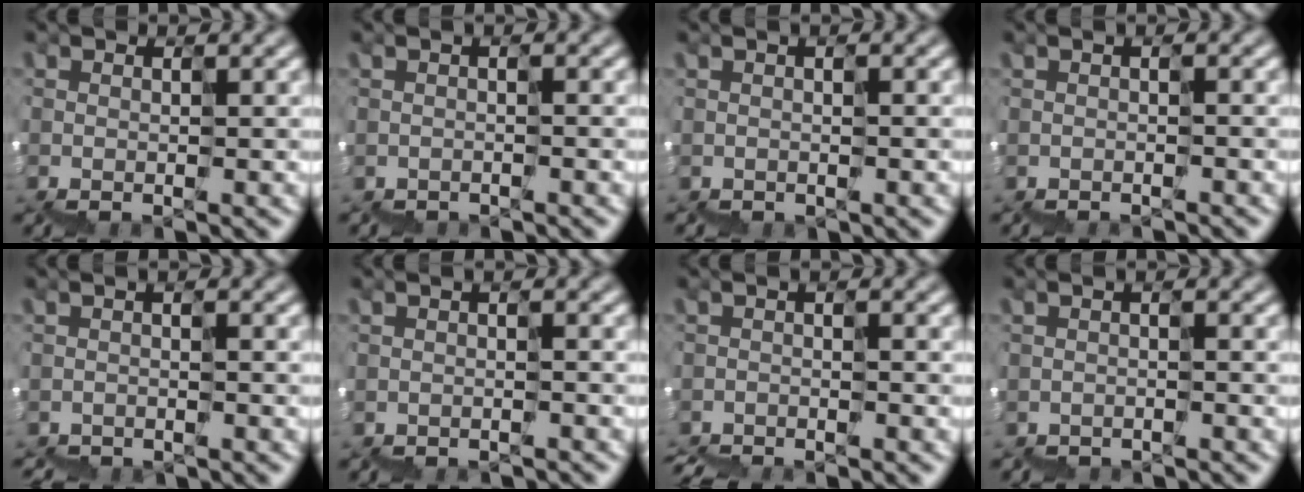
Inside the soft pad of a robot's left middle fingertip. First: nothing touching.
{"total": 1.2, "force": [-1.0, -0.2, -0.6], "torque": [0.011, -0.002, -0.012]}
{"total": 0.0}
{"total": 1.3, "force": [-1.3, 0.0, 0.1], "torque": [0.008, 0.000, -0.012]}
{"total": 1.3, "force": [-1.2, 0.0, -0.3], "torque": [0.011, 0.003, -0.013]}
{"total": 1.9, "force": [-1.8, 0.2, 0.2], "torque": [0.009, 0.002, -0.016]}
{"total": 3.0, "force": [-2.9, 0.2, 0.8], "torque": [-0.010, 0.003, -0.035]}
{"total": 1.8, "force": [-1.6, -0.3, -0.8], "torque": [0.012, -0.001, -0.021]}